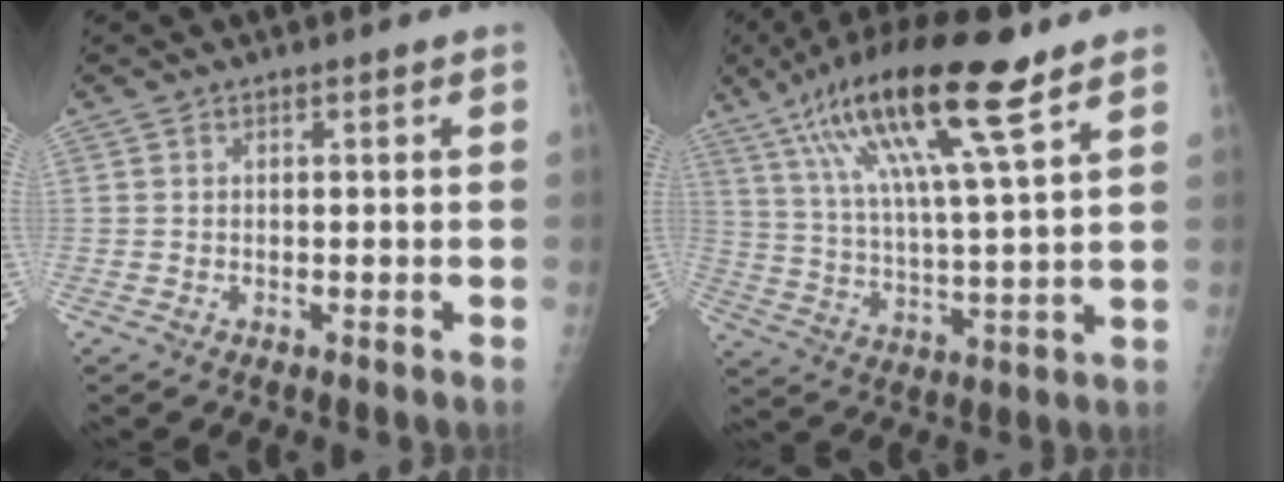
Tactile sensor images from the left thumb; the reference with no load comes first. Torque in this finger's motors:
{"motor_torque": [0.58, 0.61, 1.32, -1.45, 0.65]}